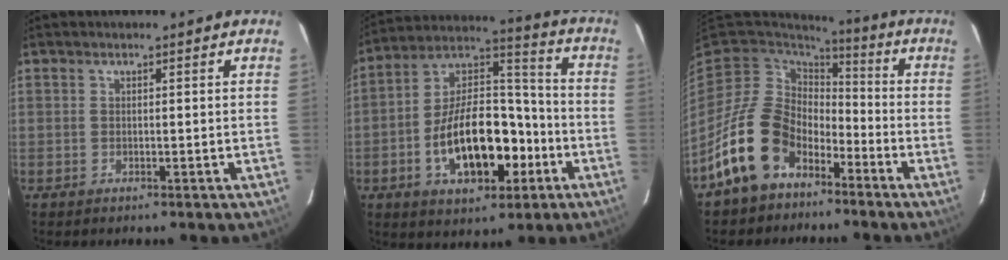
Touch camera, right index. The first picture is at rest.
{"total": 18.9, "force": [-6.5, 9.9, 14.7], "torque": [-0.265, 0.030, -0.095]}
{"total": 15.1, "force": [-8.8, 10.3, 6.7], "torque": [-0.147, 0.018, -0.143]}